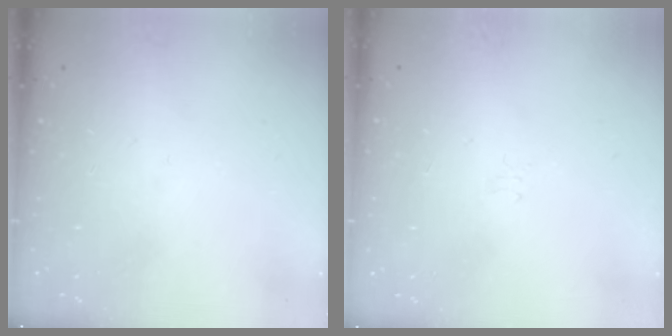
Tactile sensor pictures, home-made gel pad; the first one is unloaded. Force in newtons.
{"total": 2.1, "press": 2.0, "slide": 0.6}